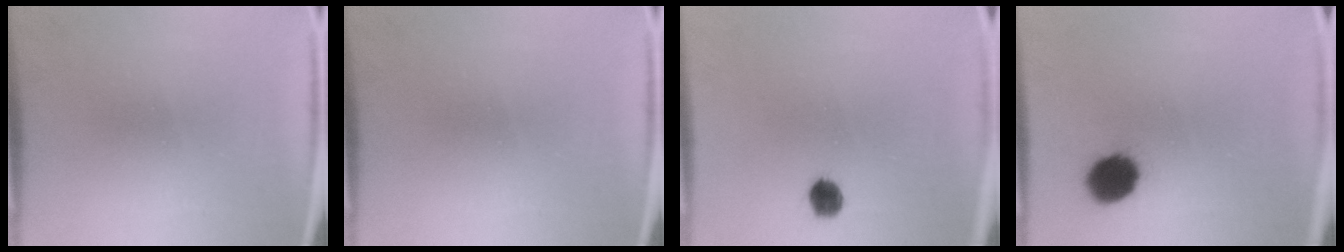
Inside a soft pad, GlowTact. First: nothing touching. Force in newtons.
{"total": 0.0}
{"total": 3.6}
{"total": 9.1}